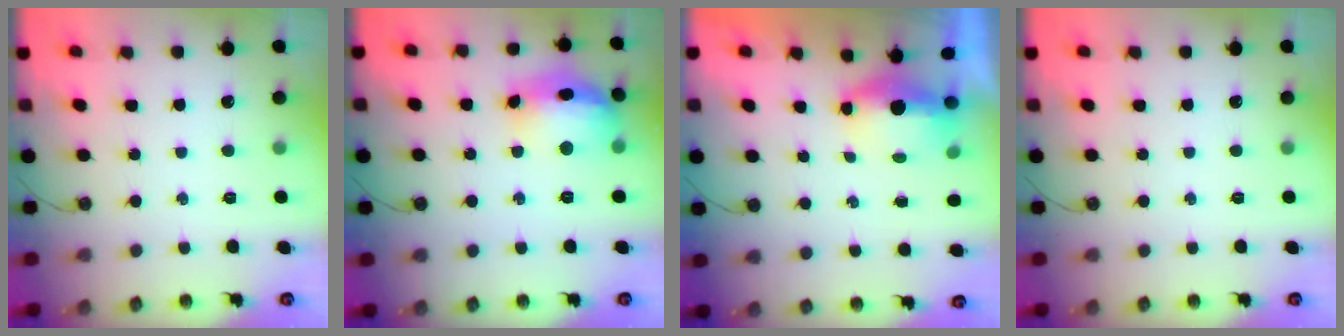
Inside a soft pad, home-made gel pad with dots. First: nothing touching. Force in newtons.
{"total": 17.4, "press": 17.3, "slide": 2.0}
{"total": 5.3, "press": 5.1, "slide": 1.3}
{"total": 0.0}